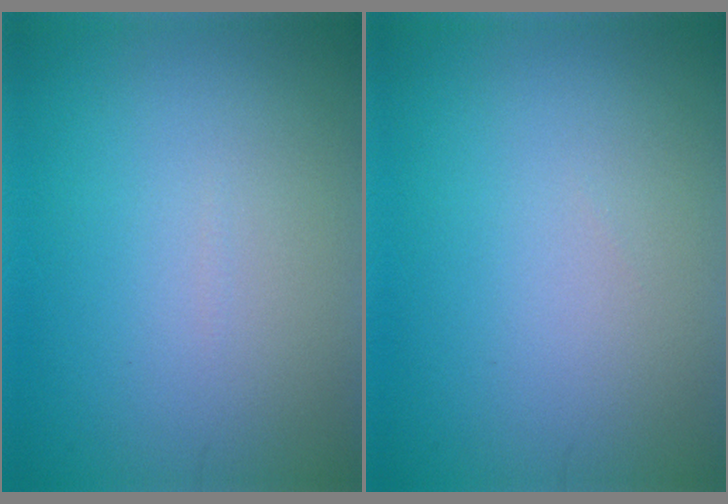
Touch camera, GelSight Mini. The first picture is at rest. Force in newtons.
{"total": 0.0}